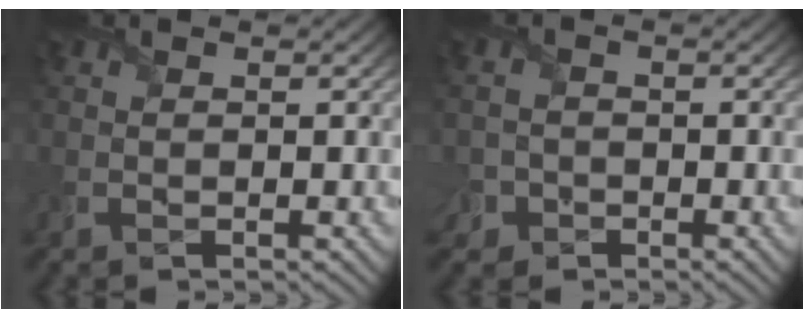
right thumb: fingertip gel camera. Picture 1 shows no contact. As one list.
[{"total": 3.2, "force": [-1.9, 2.6, 0.4], "torque": [-0.009, -0.001, -0.044]}]